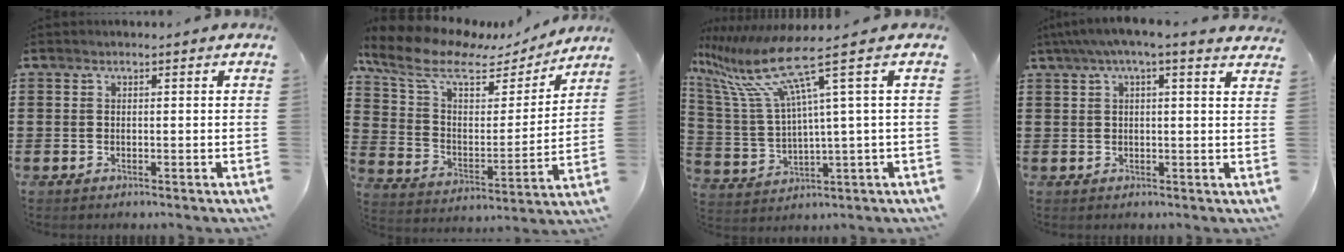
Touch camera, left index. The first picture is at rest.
{"total": 10.1, "force": [7.3, 4.2, 5.6], "torque": [-0.141, -0.032, 0.124]}
{"total": 11.5, "force": [5.9, 0.9, 9.8], "torque": [-0.250, -0.043, 0.080]}
{"total": 3.3, "force": [2.4, 0.0, 2.2], "torque": [-0.050, -0.003, 0.042]}